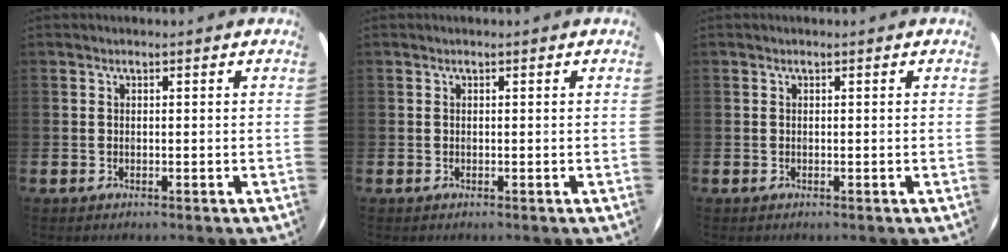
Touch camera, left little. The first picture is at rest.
{"total": 0.0}
{"total": 0.0}